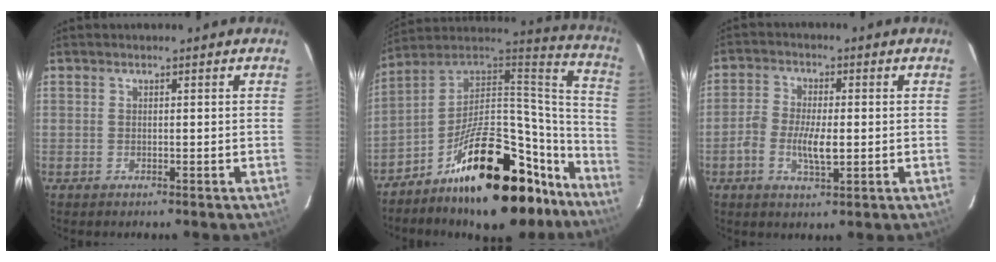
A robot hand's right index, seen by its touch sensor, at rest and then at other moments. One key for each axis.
{"total": 28.3, "fx": -18.1, "fy": 12.2, "fz": 18.0, "tx": -0.253, "ty": 0.061, "tz": -0.264}
{"total": 6.0, "fx": -1.3, "fy": 2.5, "fz": 5.3, "tx": -0.113, "ty": 0.002, "tz": -0.030}